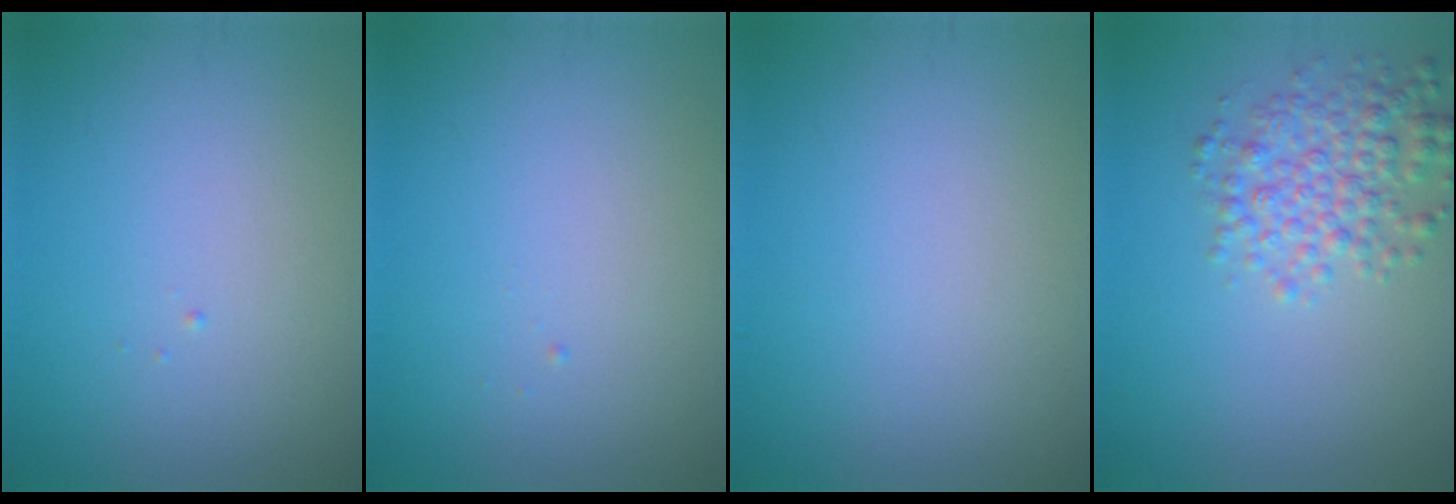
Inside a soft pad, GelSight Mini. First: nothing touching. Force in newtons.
{"total": 0.0}
{"total": 0.0}
{"total": 4.1, "press": 4.1, "slide": 0.1}